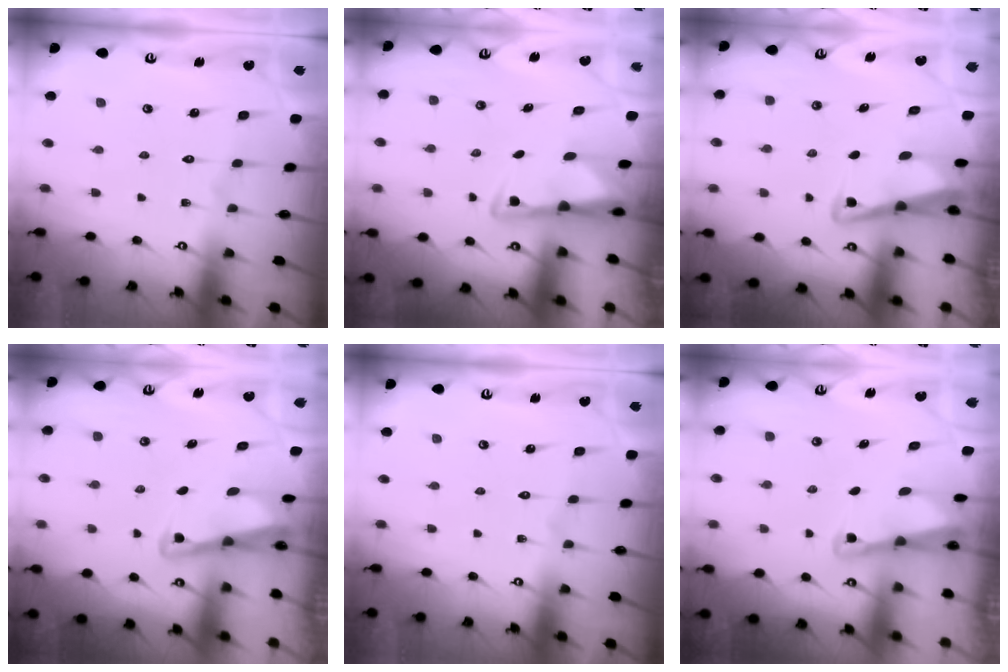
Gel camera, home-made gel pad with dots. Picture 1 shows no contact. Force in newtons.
{"total": 2.9, "press": 2.9, "slide": 0.5}
{"total": 5.1, "press": 5.0, "slide": 0.9}
{"total": 3.2, "press": 3.2, "slide": 0.3}
{"total": 0.0}
{"total": 2.1, "press": 2.1, "slide": 0.3}